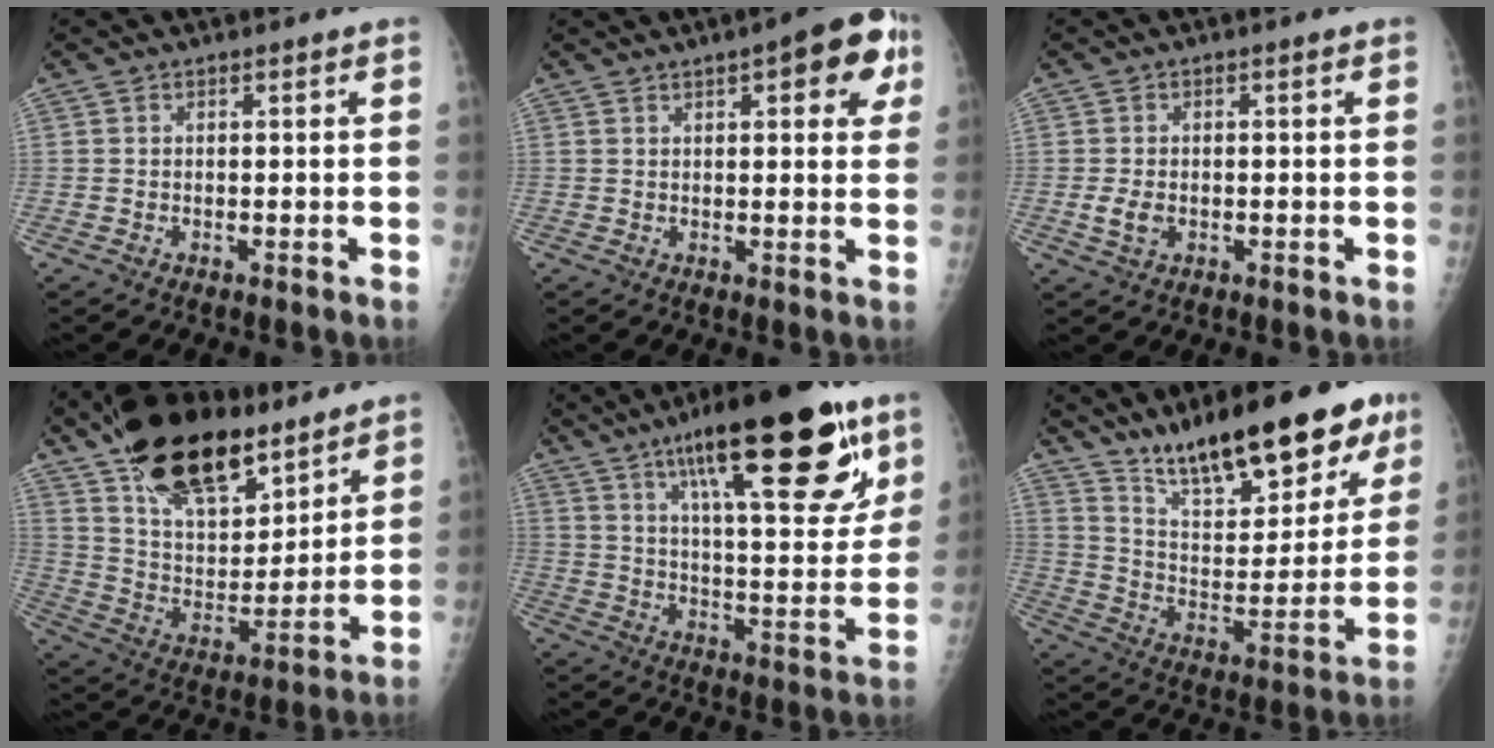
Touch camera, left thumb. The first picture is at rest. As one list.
[{"total": 10.2, "force": [4.4, 3.6, 8.4], "torque": [-0.069, -0.002, 0.046]}, {"total": 3.2, "force": [-0.7, 2.2, 2.2], "torque": [-0.040, 0.001, -0.010]}, {"total": 23.4, "force": [15.7, 10.9, 13.5], "torque": [-0.196, -0.056, 0.277]}, {"total": 27.8, "force": [15.5, 8.5, 21.4], "torque": [-0.293, -0.038, 0.242]}, {"total": 22.6, "force": [15.9, 7.7, 14.2], "torque": [-0.171, -0.074, 0.259]}]